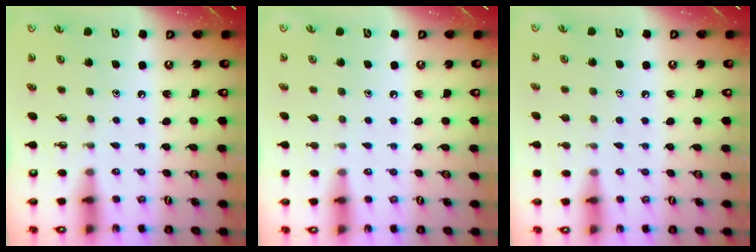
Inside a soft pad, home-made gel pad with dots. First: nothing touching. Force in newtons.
{"total": 0.0}
{"total": 3.7, "press": 3.6, "slide": 0.4}